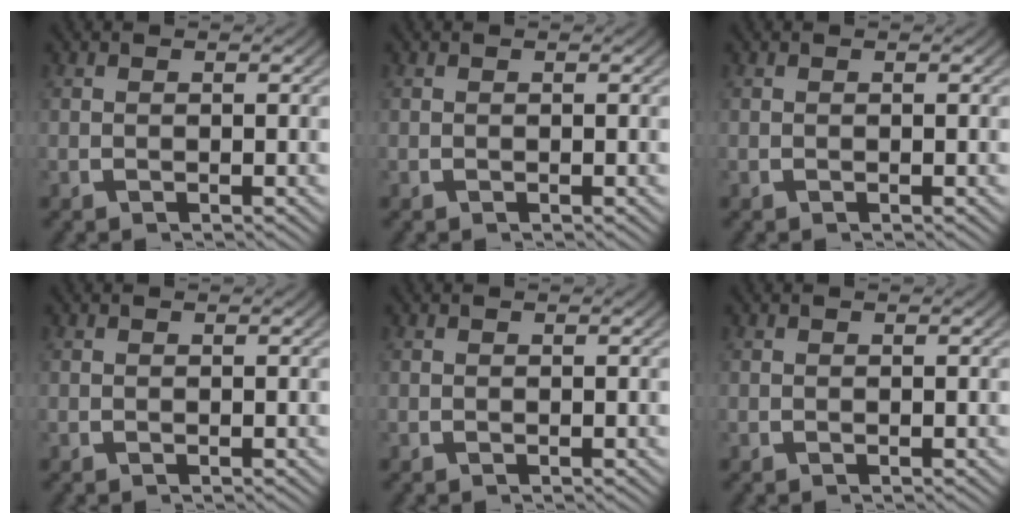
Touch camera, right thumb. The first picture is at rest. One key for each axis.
{"total": 0.0}
{"total": 0.0}
{"total": 0.0}
{"total": 0.0}
{"total": 0.0}